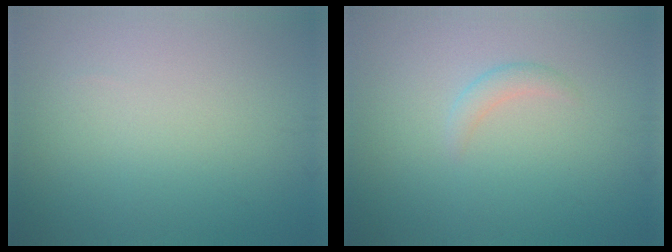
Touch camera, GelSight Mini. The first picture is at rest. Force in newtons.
{"total": 1.2, "press": 1.2, "slide": 0.0}